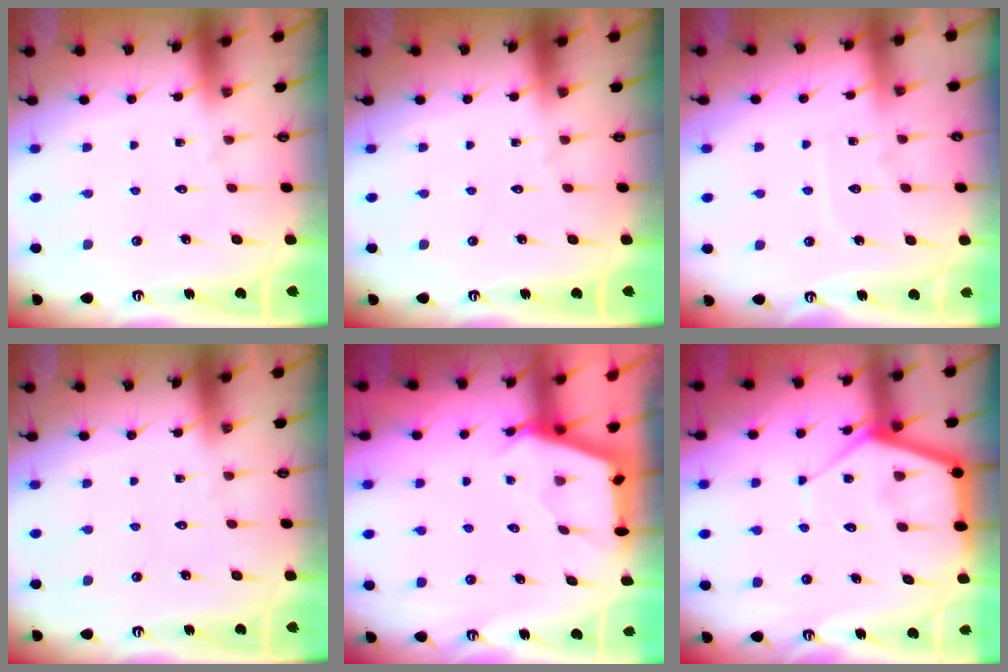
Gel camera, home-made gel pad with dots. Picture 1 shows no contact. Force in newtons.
{"total": 0.0}
{"total": 5.1, "press": 5.1, "slide": 0.6}
{"total": 0.0}
{"total": 2.9, "press": 2.8, "slide": 0.4}
{"total": 10.3, "press": 10.3, "slide": 0.9}